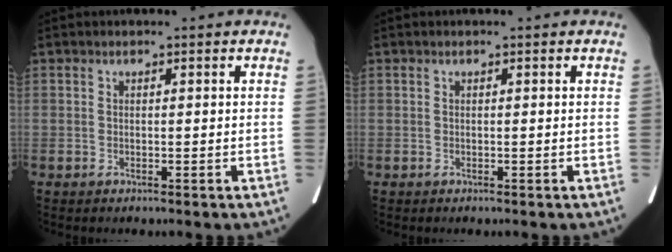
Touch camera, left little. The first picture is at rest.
{"total": 0.0}